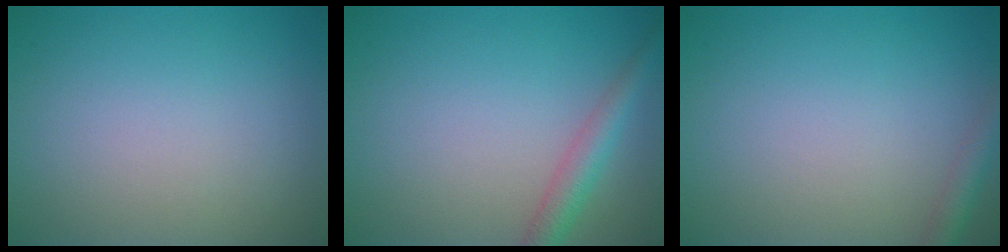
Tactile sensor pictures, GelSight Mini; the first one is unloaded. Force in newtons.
{"total": 2.8, "press": 2.8, "slide": 0.1}
{"total": 2.0, "press": 2.0, "slide": 0.1}